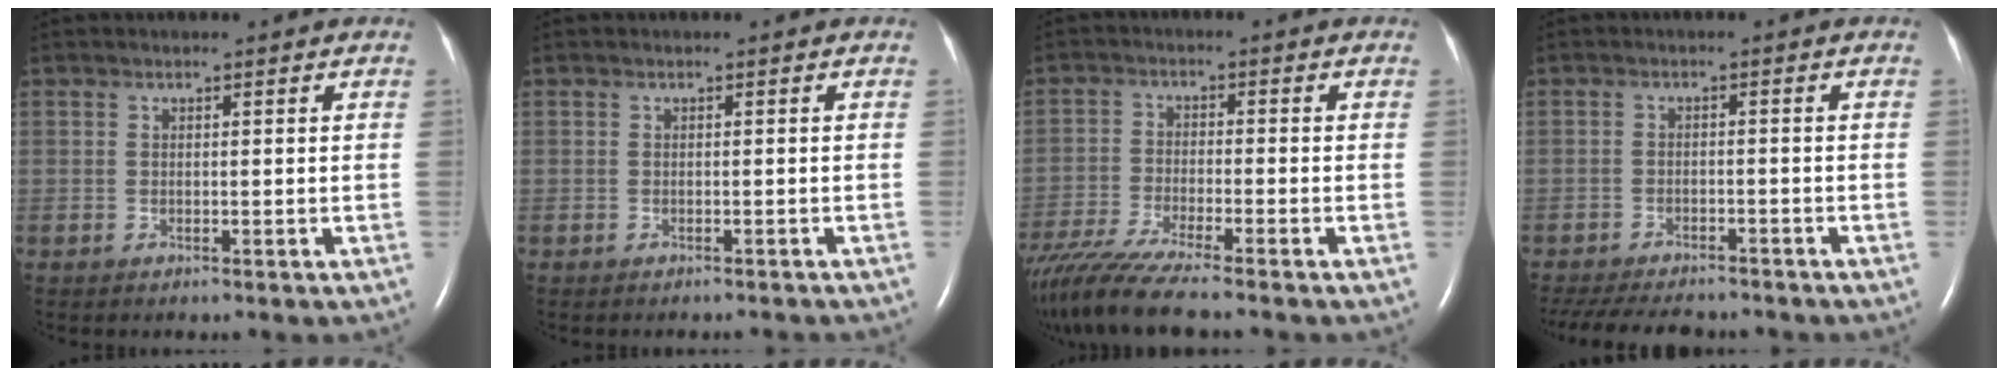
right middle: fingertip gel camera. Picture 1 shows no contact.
{"total": 2.1, "force": [-2.0, 0.3, 0.5], "torque": [-0.011, -0.004, -0.023]}
{"total": 11.1, "force": [-9.4, -0.5, 5.8], "torque": [-0.102, -0.034, -0.164]}
{"total": 13.4, "force": [-11.6, 3.8, 5.4], "torque": [-0.118, -0.013, -0.161]}